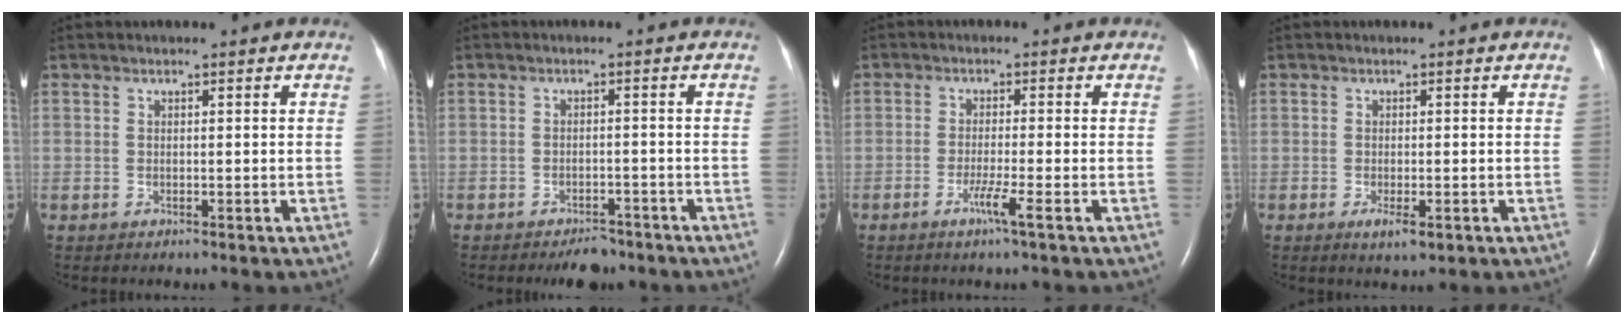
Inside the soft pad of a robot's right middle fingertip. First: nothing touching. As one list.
[{"total": 3.7, "force": [-3.1, 1.6, 1.3], "torque": [-0.021, 0.002, -0.043]}, {"total": 3.1, "force": [-1.6, -0.7, 2.5], "torque": [-0.051, -0.007, -0.033]}, {"total": 2.5, "force": [-1.1, 0.7, 2.1], "torque": [-0.037, -0.004, -0.013]}]